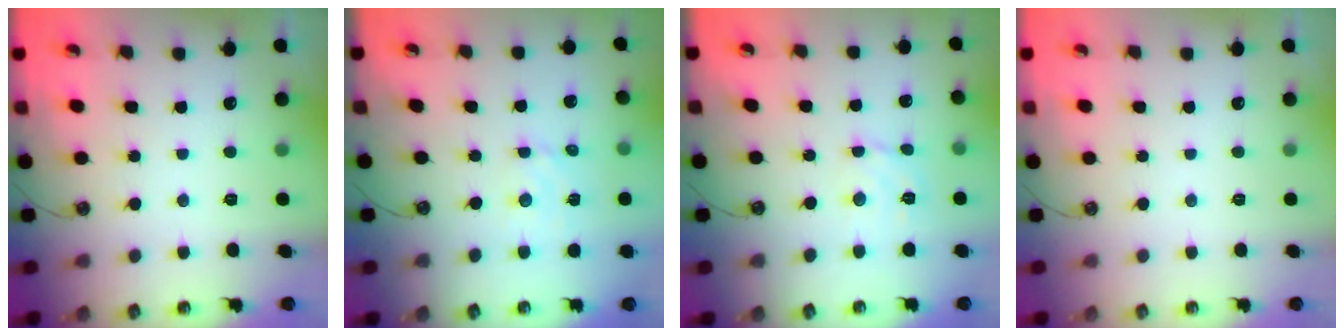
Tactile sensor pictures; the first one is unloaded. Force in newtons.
{"total": 3.0, "press": 3.0, "slide": 0.1}
{"total": 6.4, "press": 6.4, "slide": 0.7}
{"total": 0.0}